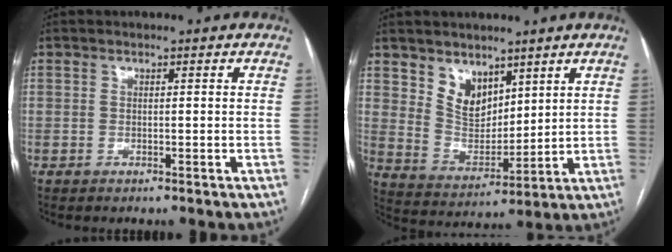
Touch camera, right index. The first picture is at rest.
{"total": 7.7, "force": [4.9, 4.8, 3.6], "torque": [-0.067, -0.003, 0.106]}